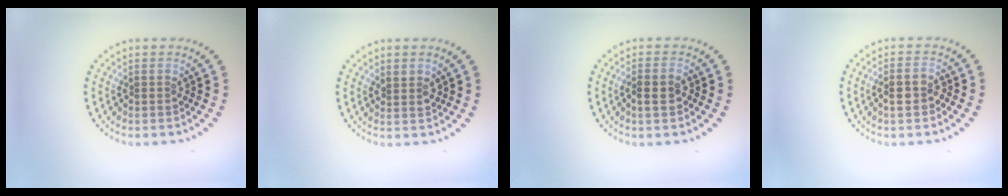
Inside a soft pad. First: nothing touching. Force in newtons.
{"total": 1.3, "press": 1.2, "slide": 0.6}
{"total": 2.3, "press": 2.1, "slide": 0.8}
{"total": 2.1, "press": 2.0, "slide": 0.6}